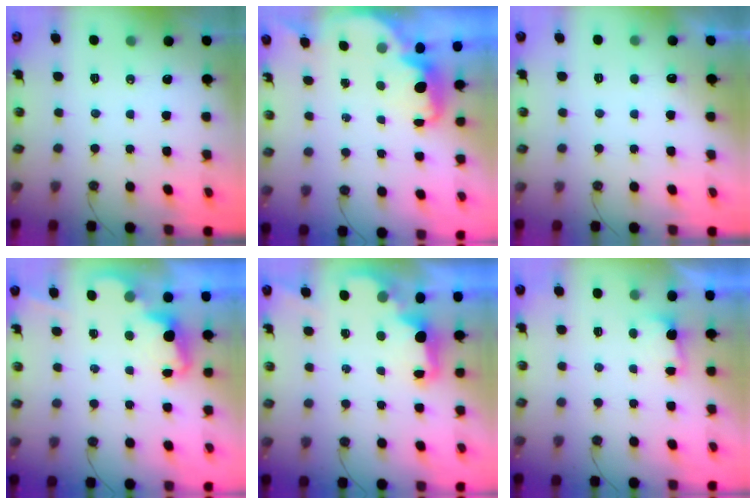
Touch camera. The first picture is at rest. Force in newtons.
{"total": 2.2, "press": 2.1, "slide": 0.7}
{"total": 2.6, "press": 2.4, "slide": 1.0}
{"total": 2.3, "press": 2.3, "slide": 0.5}
{"total": 2.4, "press": 2.3, "slide": 0.8}
{"total": 2.1, "press": 1.9, "slide": 0.8}